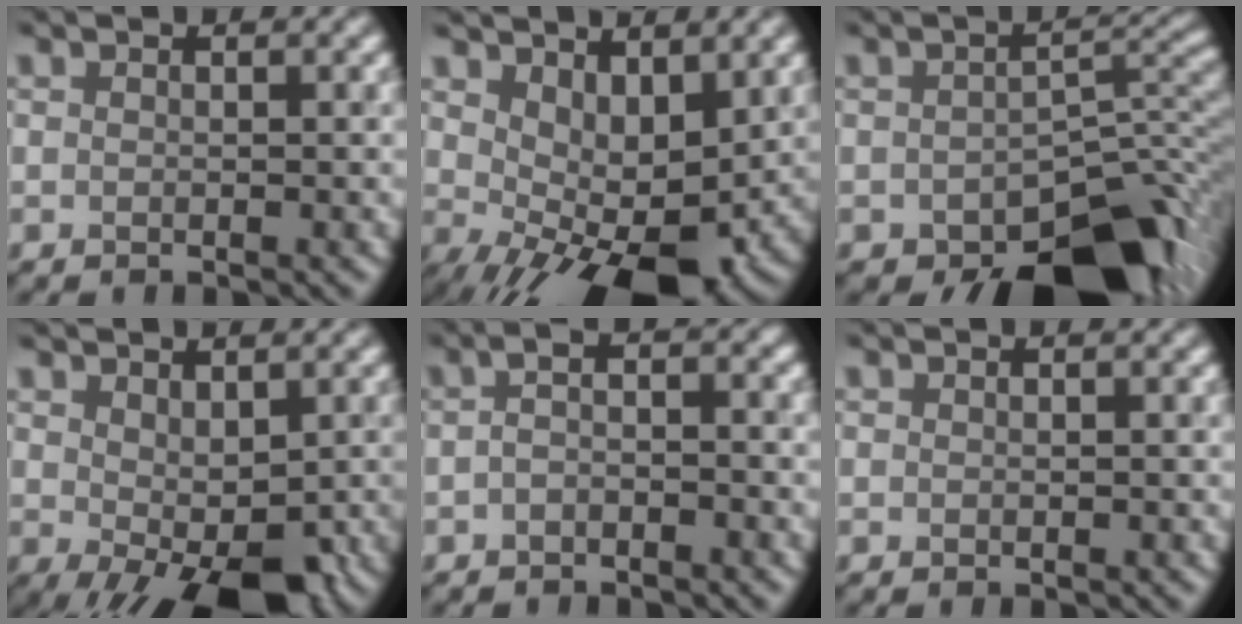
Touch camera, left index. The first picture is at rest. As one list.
[{"total": 9.2, "force": [0.9, 4.5, 8.0], "torque": [-0.099, -0.006, 0.027]}, {"total": 10.2, "force": [-6.1, 4.9, 6.6], "torque": [-0.076, -0.017, -0.087]}, {"total": 6.4, "force": [-1.4, 2.8, 5.6], "torque": [-0.099, -0.011, -0.009]}, {"total": 1.9, "force": [-0.7, 0.5, 1.7], "torque": [-0.033, 0.003, -0.017]}, {"total": 0.0}]